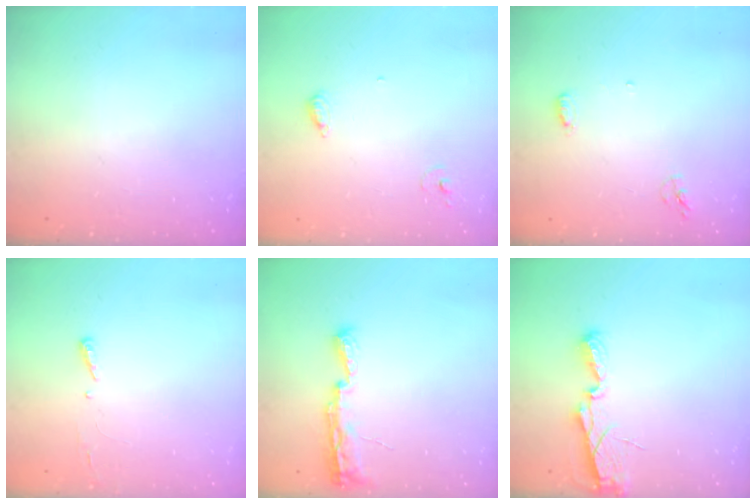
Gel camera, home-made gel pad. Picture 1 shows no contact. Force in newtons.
{"total": 6.4, "press": 6.4, "slide": 0.5}
{"total": 5.4, "press": 5.3, "slide": 1.1}
{"total": 2.9, "press": 2.9, "slide": 0.4}
{"total": 8.1, "press": 8.0, "slide": 0.9}
{"total": 6.3, "press": 6.2, "slide": 0.4}